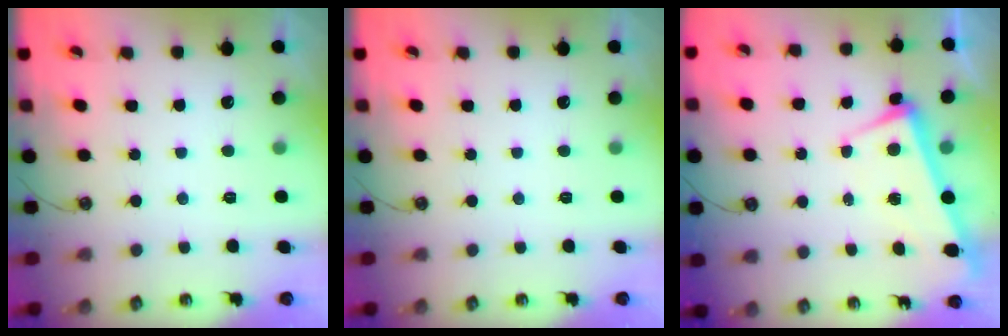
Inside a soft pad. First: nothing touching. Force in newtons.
{"total": 0.0}
{"total": 4.0, "press": 3.8, "slide": 1.2}